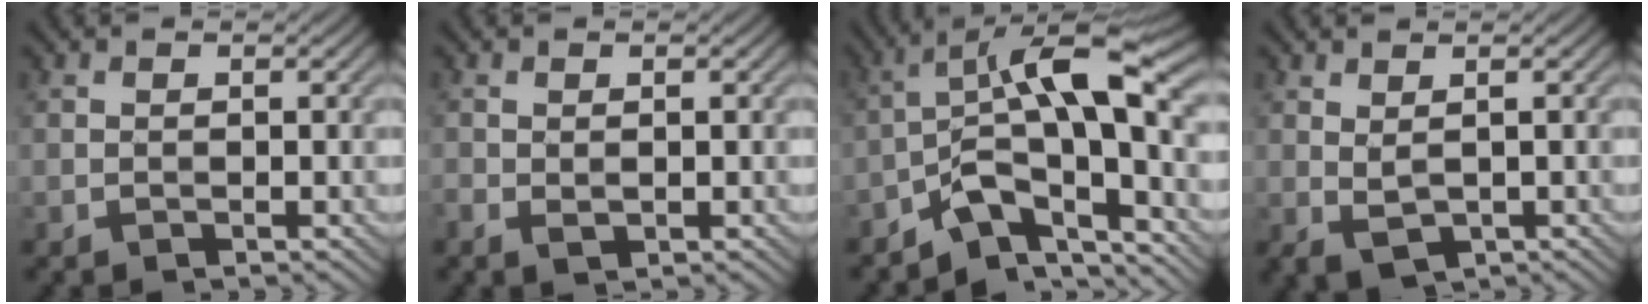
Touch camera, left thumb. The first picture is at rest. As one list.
[{"total": 1.4, "force": [-0.3, 0.7, 1.2], "torque": [-0.030, -0.005, -0.003]}, {"total": 11.5, "force": [-3.5, 4.3, 10.0], "torque": [-0.161, 0.011, -0.075]}, {"total": 2.0, "force": [0.8, 0.7, 1.7], "torque": [-0.041, -0.002, 0.019]}]